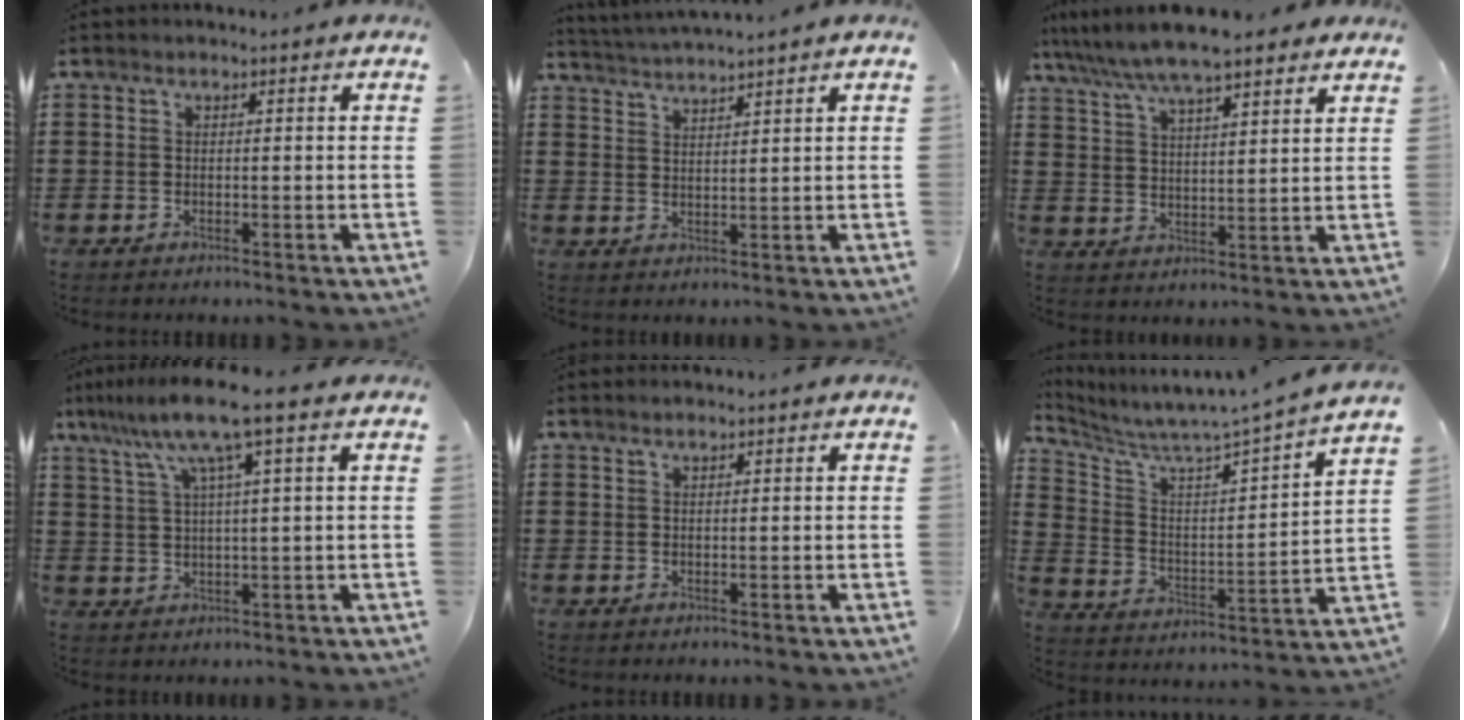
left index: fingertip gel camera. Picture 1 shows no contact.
{"total": 2.5, "force": [2.4, -0.7, -0.1], "torque": [-0.007, -0.010, 0.043]}
{"total": 7.1, "force": [6.1, 0.9, 3.4], "torque": [-0.088, -0.018, 0.106]}
{"total": 8.6, "force": [4.6, 0.2, 7.2], "torque": [-0.160, -0.010, 0.074]}
{"total": 0.7, "force": [0.7, 0.0, 0.3], "torque": [-0.006, -0.001, 0.013]}
{"total": 4.8, "force": [4.5, -0.9, 1.4], "torque": [-0.053, -0.058, 0.065]}